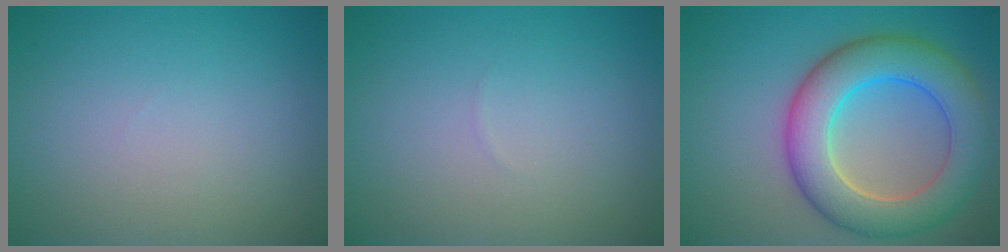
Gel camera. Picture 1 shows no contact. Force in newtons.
{"total": 0.0}
{"total": 8.6, "press": 8.5, "slide": 0.5}